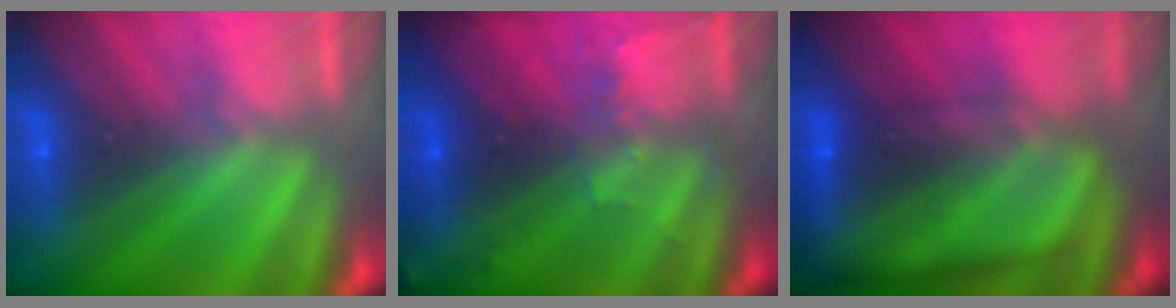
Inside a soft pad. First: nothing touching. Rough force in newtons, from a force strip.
{"total": 3.1}
{"total": 6.8}